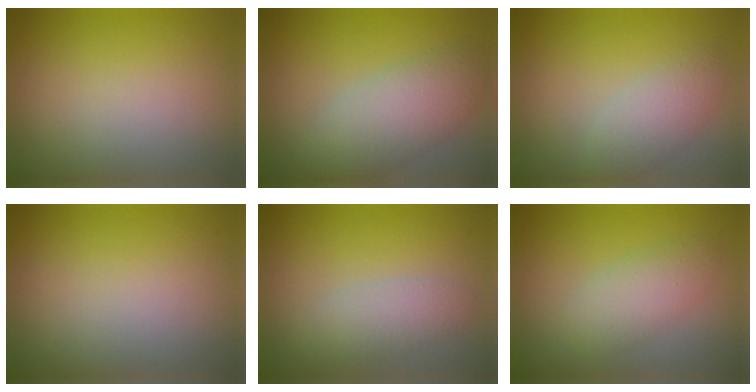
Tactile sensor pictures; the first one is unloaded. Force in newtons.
{"total": 5.0, "press": 5.0, "slide": 0.3}
{"total": 2.8, "press": 2.8, "slide": 0.1}
{"total": 0.0}
{"total": 2.4, "press": 2.4, "slide": 0.1}
{"total": 3.1, "press": 3.1, "slide": 0.2}